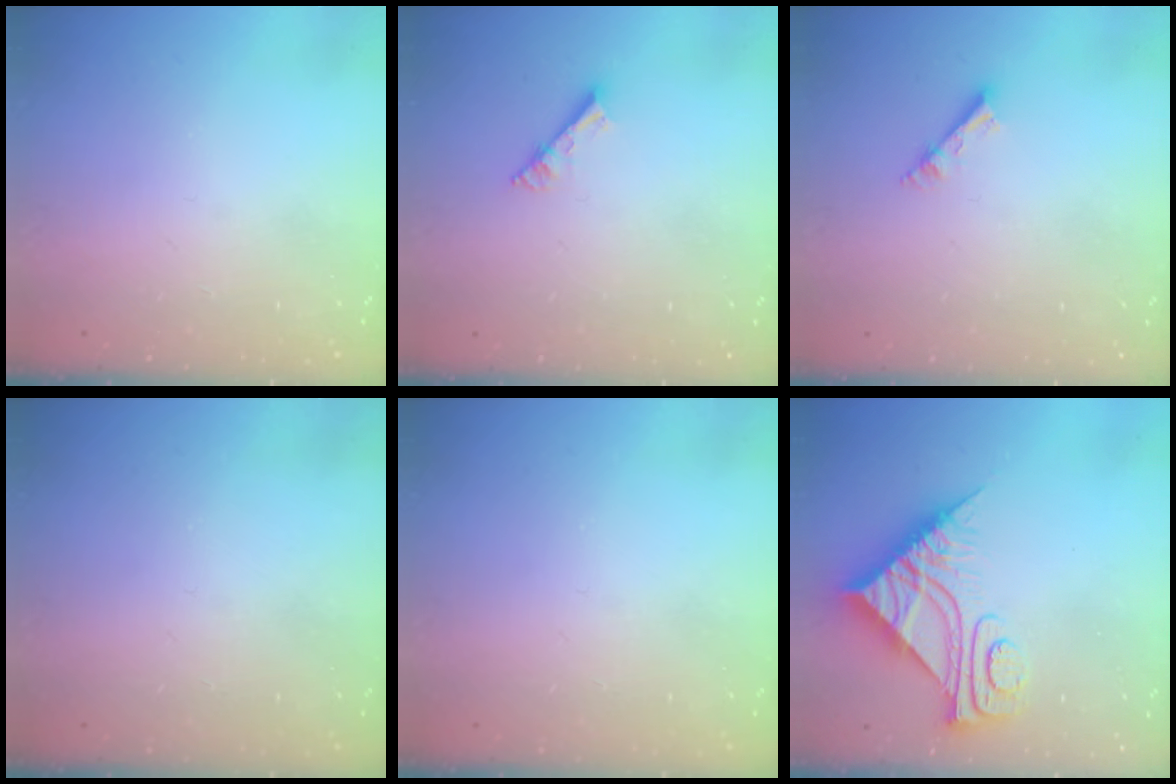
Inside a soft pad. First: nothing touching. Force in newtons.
{"total": 3.0, "press": 3.0, "slide": 0.4}
{"total": 2.6, "press": 2.5, "slide": 0.2}
{"total": 0.0}
{"total": 0.0}
{"total": 9.0, "press": 9.0, "slide": 0.9}